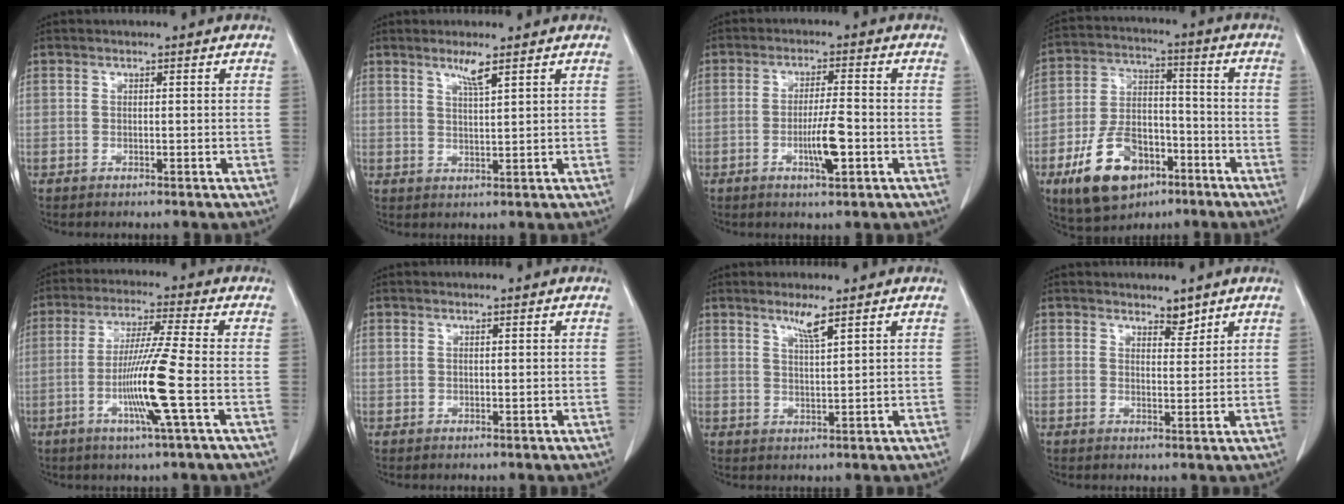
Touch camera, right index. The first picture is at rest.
{"total": 2.8, "force": [2.0, -0.3, 2.0], "torque": [-0.042, -0.004, 0.040]}
{"total": 5.6, "force": [-1.8, 0.6, 5.3], "torque": [-0.096, -0.005, -0.031]}
{"total": 13.9, "force": [-7.3, 8.1, 8.6], "torque": [-0.168, 0.012, -0.120]}
{"total": 10.5, "force": [-2.8, -1.6, 9.9], "torque": [-0.196, -0.014, -0.056]}
{"total": 0.6, "force": [0.4, 0.3, 0.3], "torque": [-0.010, 0.002, 0.010]}
{"total": 3.1, "force": [2.2, -0.3, 2.2], "torque": [-0.045, -0.005, 0.044]}
{"total": 2.3, "force": [2.1, 0.8, 0.7], "torque": [-0.008, -0.006, 0.033]}